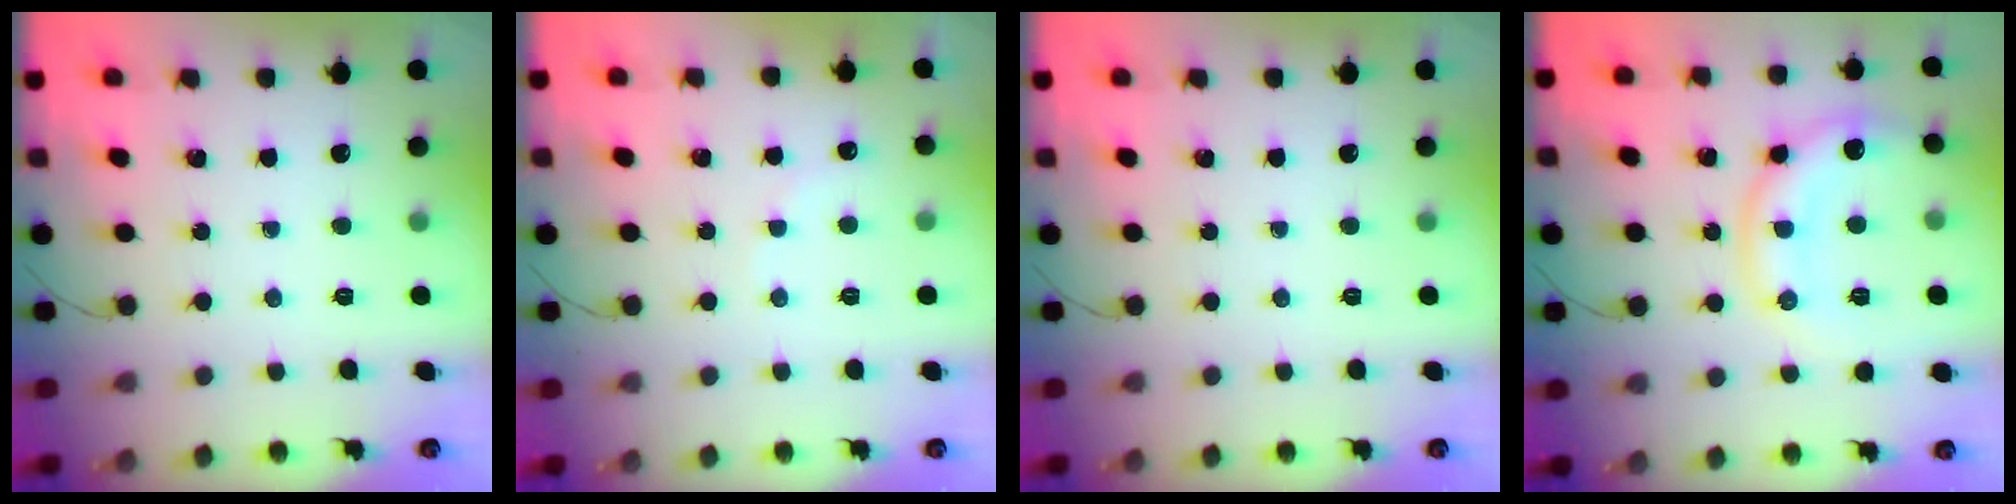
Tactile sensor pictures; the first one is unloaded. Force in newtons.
{"total": 4.9, "press": 4.9, "slide": 0.8}
{"total": 0.0}
{"total": 11.2, "press": 11.2, "slide": 0.1}